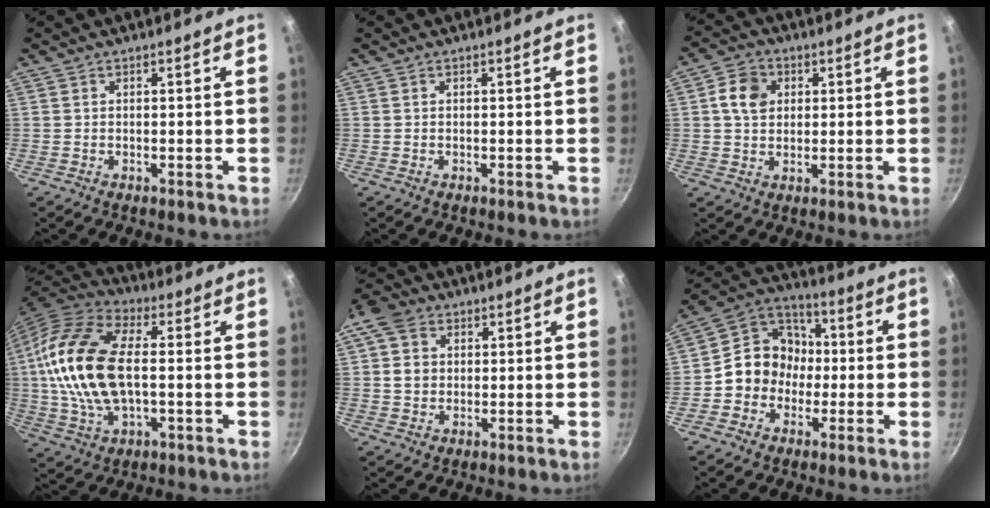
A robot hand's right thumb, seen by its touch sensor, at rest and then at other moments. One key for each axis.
{"total": 0.0}
{"total": 6.7, "fx": 1.7, "fy": 5.3, "fz": 3.6, "tx": -0.046, "ty": 0.007, "tz": 0.023}
{"total": 19.6, "fx": 0.6, "fy": 10.5, "fz": 16.5, "tx": -0.330, "ty": 0.024, "tz": 0.000}
{"total": 7.8, "fx": 2.0, "fy": 6.4, "fz": 4.0, "tx": -0.054, "ty": 0.008, "tz": 0.027}
{"total": 12.0, "fx": -1.7, "fy": 10.7, "fz": 5.0, "tx": -0.035, "ty": 0.037, "tz": -0.050}